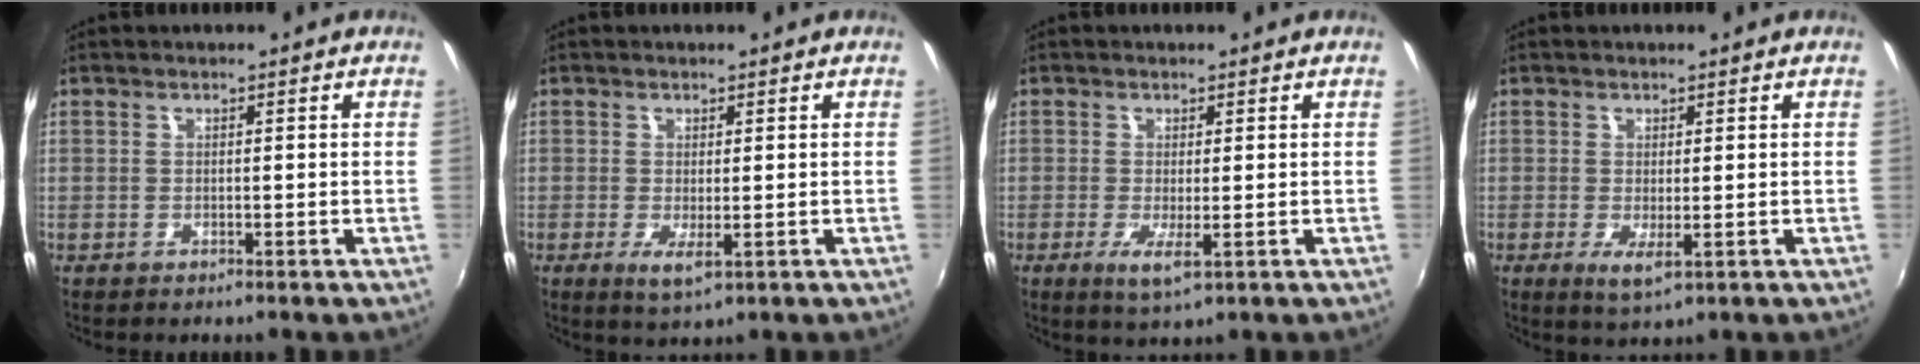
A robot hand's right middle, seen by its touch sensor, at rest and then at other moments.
{"total": 3.2, "force": [-0.6, 0.8, 3.0], "torque": [-0.055, -0.014, -0.008]}
{"total": 3.7, "force": [-0.9, 0.5, 3.5], "torque": [-0.072, -0.015, -0.016]}
{"total": 3.2, "force": [-0.5, 0.8, 3.0], "torque": [-0.055, -0.014, -0.007]}